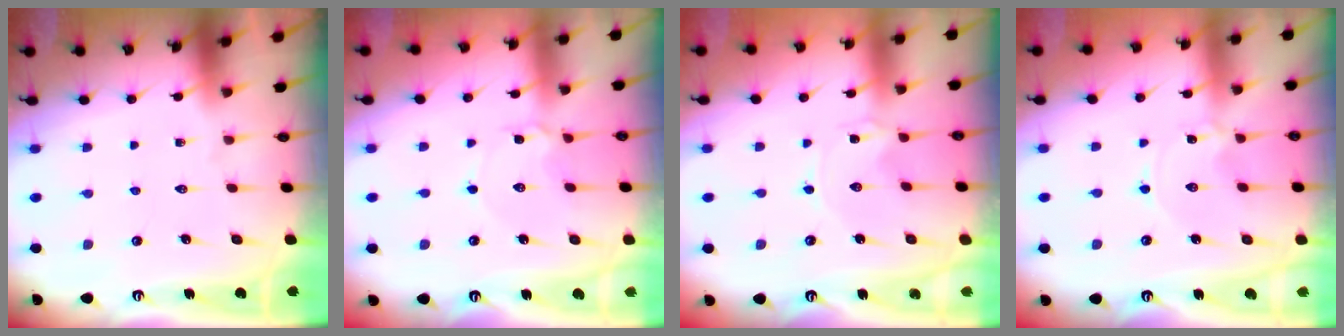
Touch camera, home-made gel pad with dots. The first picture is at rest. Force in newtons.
{"total": 2.8, "press": 2.8, "slide": 0.3}
{"total": 0.0}
{"total": 0.0}